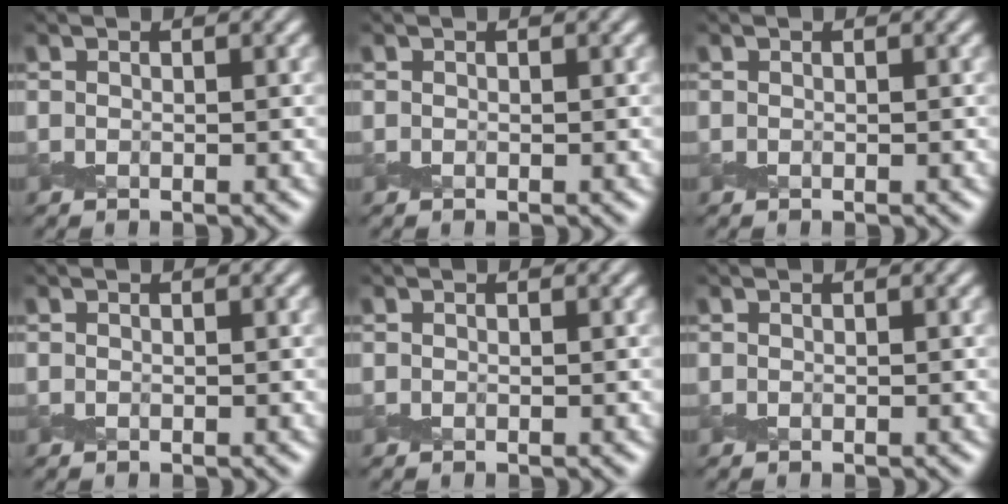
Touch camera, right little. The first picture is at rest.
{"total": 0.0}
{"total": 0.0}
{"total": 0.0}
{"total": 0.0}
{"total": 0.0}